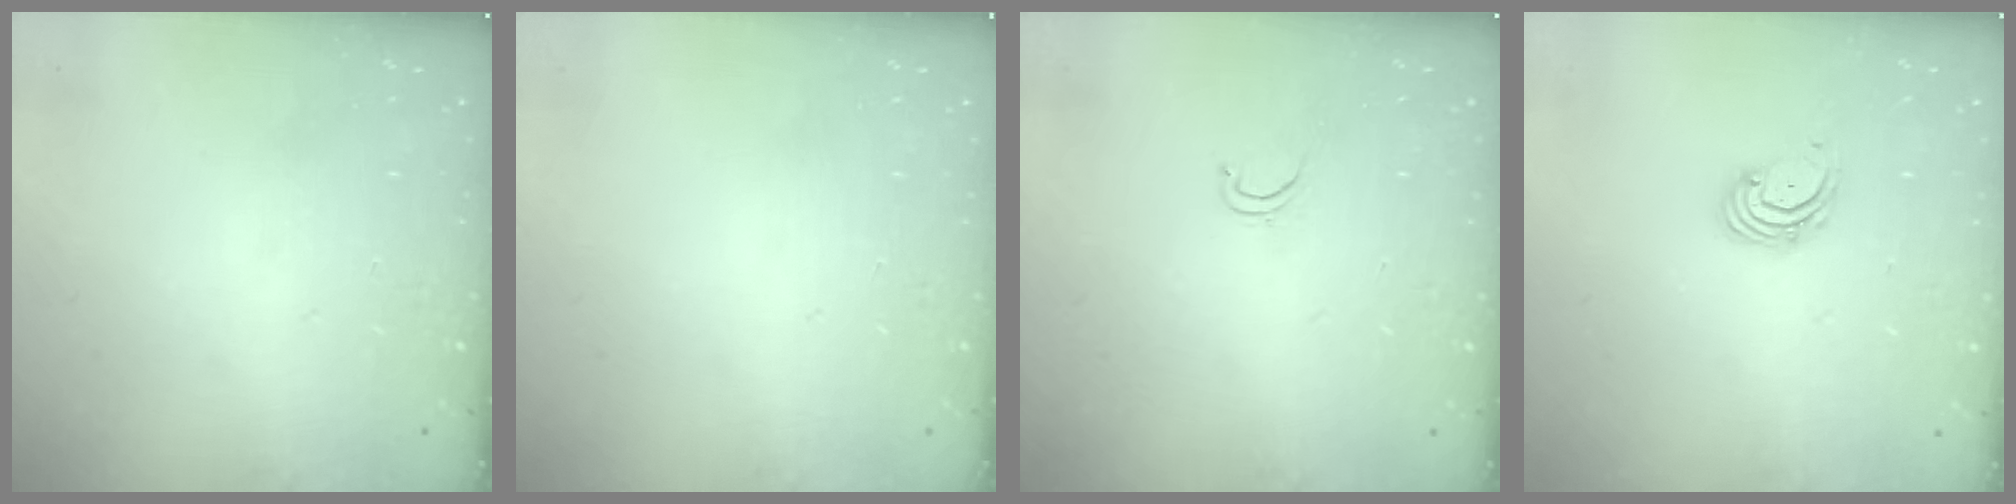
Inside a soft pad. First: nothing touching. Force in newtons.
{"total": 0.0}
{"total": 2.6, "press": 2.5, "slide": 0.4}
{"total": 2.6, "press": 2.5, "slide": 0.6}